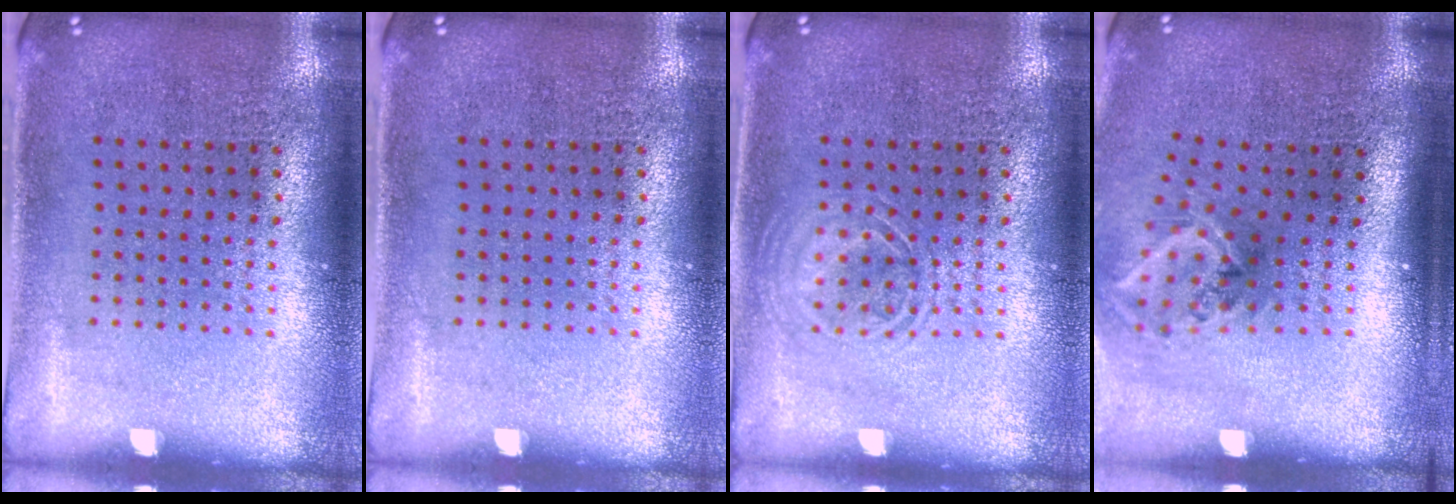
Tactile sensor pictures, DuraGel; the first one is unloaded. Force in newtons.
{"total": 0.0}
{"total": 1.8, "press": 1.8, "slide": 0.3}
{"total": 2.0, "press": 1.3, "slide": 1.5}